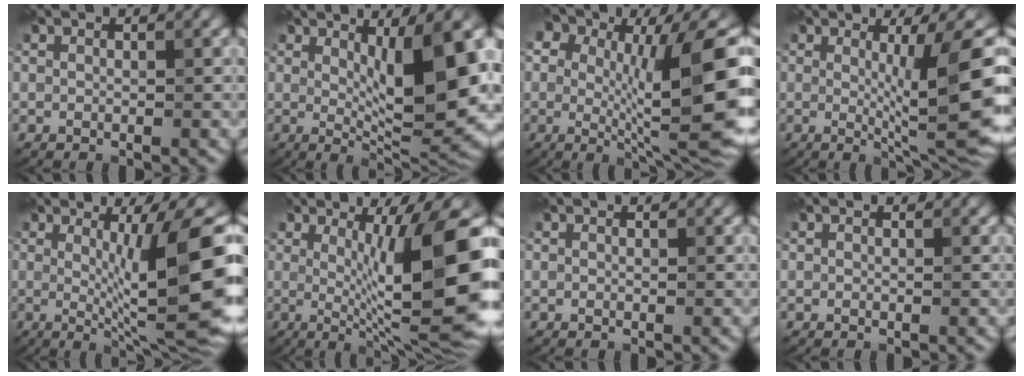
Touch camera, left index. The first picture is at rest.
{"total": 11.3, "force": [1.8, 2.8, 10.8], "torque": [-0.149, -0.011, 0.037]}
{"total": 14.8, "force": [1.5, 6.2, 13.3], "torque": [-0.185, -0.001, 0.021]}
{"total": 10.0, "force": [0.6, 1.7, 9.8], "torque": [-0.125, -0.012, 0.015]}
{"total": 12.3, "force": [1.0, 2.5, 12.0], "torque": [-0.155, -0.003, 0.022]}
{"total": 11.1, "force": [1.0, 2.2, 10.8], "torque": [-0.150, -0.008, 0.021]}
{"total": 0.0}
{"total": 0.0}